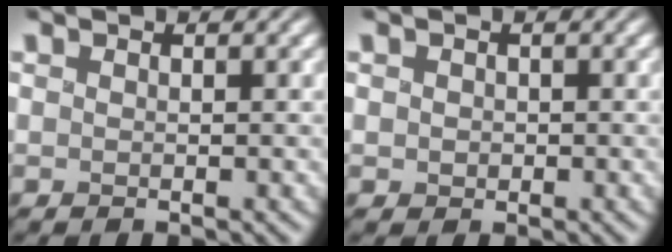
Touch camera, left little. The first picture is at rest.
{"total": 0.7, "force": [-0.3, 0.7, 0.1], "torque": [0.000, -0.002, -0.004]}